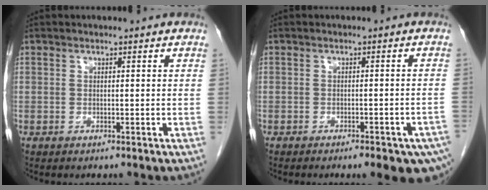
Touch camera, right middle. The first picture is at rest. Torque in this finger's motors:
{"motor_torque": [1.10, -1.03, 0.07, 0.04]}